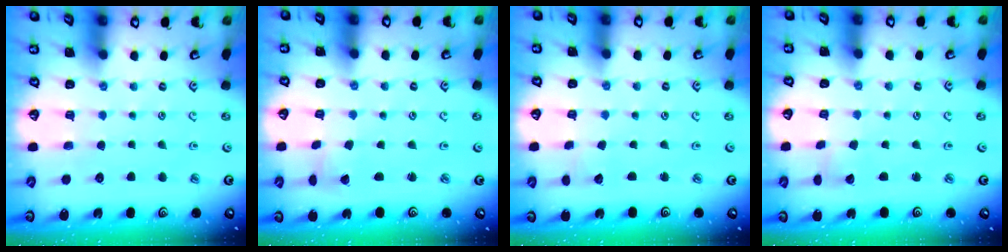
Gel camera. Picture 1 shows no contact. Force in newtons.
{"total": 1.8, "press": 1.8, "slide": 0.2}
{"total": 1.9, "press": 1.9, "slide": 0.2}
{"total": 2.4, "press": 2.4, "slide": 0.2}